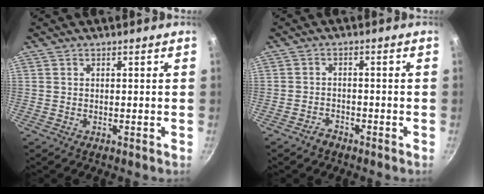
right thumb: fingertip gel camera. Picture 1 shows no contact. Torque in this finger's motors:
{"motor_torque": [0.19, -0.01, -0.05, 0.03, 0.01]}